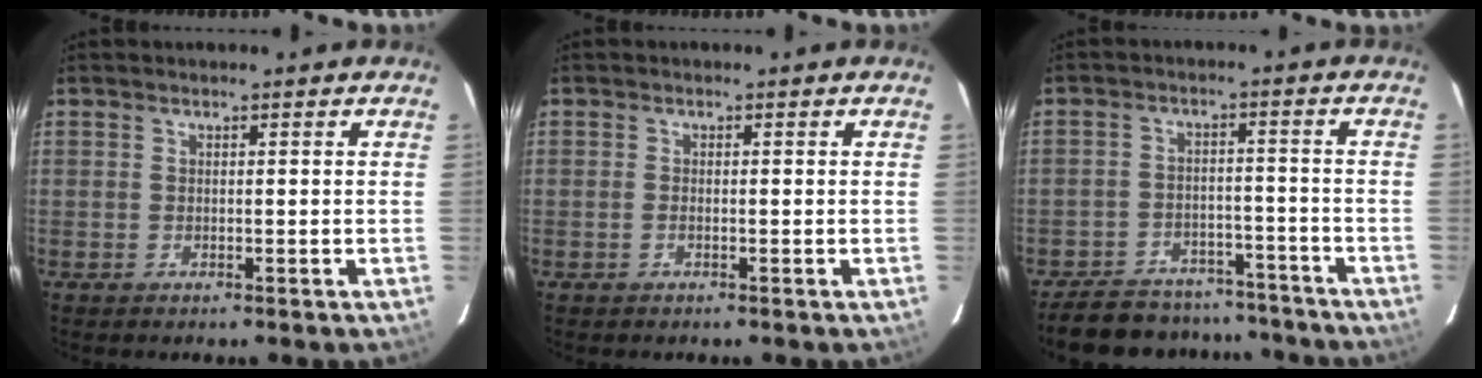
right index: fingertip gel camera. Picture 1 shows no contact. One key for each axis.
{"total": 0.8, "fx": -0.4, "fy": 0.4, "fz": 0.6, "tx": -0.013, "ty": 0.000, "tz": -0.008}
{"total": 17.3, "fx": -15.0, "fy": 6.7, "fz": 5.4, "tx": -0.131, "ty": 0.028, "tz": -0.193}